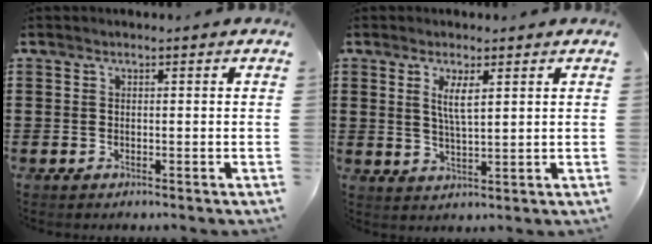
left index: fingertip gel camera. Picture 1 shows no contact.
{"total": 4.1, "force": [1.7, 1.0, 3.6], "torque": [-0.077, 0.002, 0.029]}